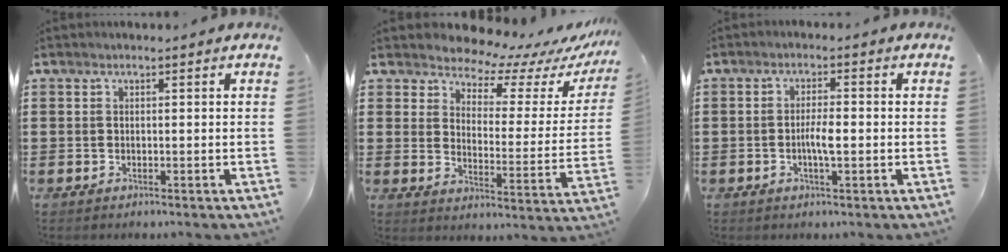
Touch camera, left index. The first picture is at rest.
{"total": 6.5, "force": [6.3, 1.4, 0.8], "torque": [-0.036, -0.056, 0.105]}
{"total": 3.5, "force": [-0.6, 0.7, 3.4], "torque": [-0.067, 0.000, -0.014]}